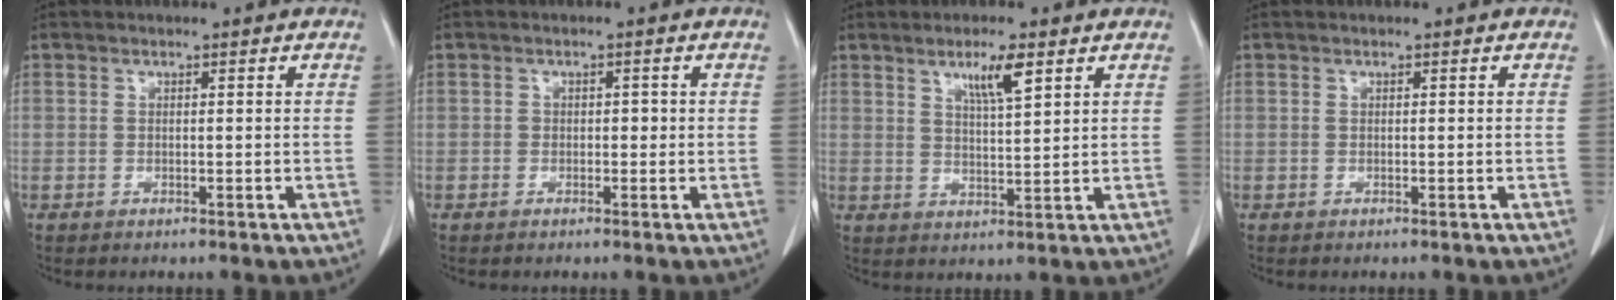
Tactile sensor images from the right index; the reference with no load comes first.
{"total": 1.1, "force": [0.0, 0.8, 0.7], "torque": [-0.003, 0.004, 0.002]}
{"total": 5.3, "force": [3.1, 0.5, 4.3], "torque": [-0.075, -0.002, 0.054]}
{"total": 0.0}